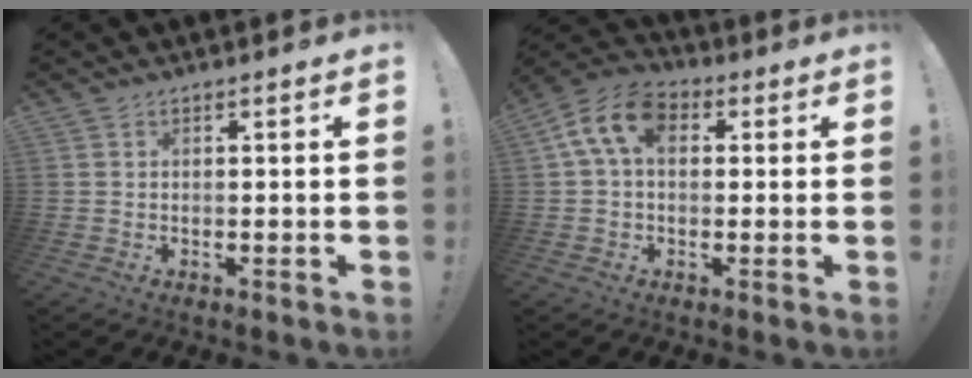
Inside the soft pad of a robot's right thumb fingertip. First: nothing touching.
{"total": 11.2, "force": [3.1, 7.1, 8.0], "torque": [-0.154, 0.009, 0.059]}